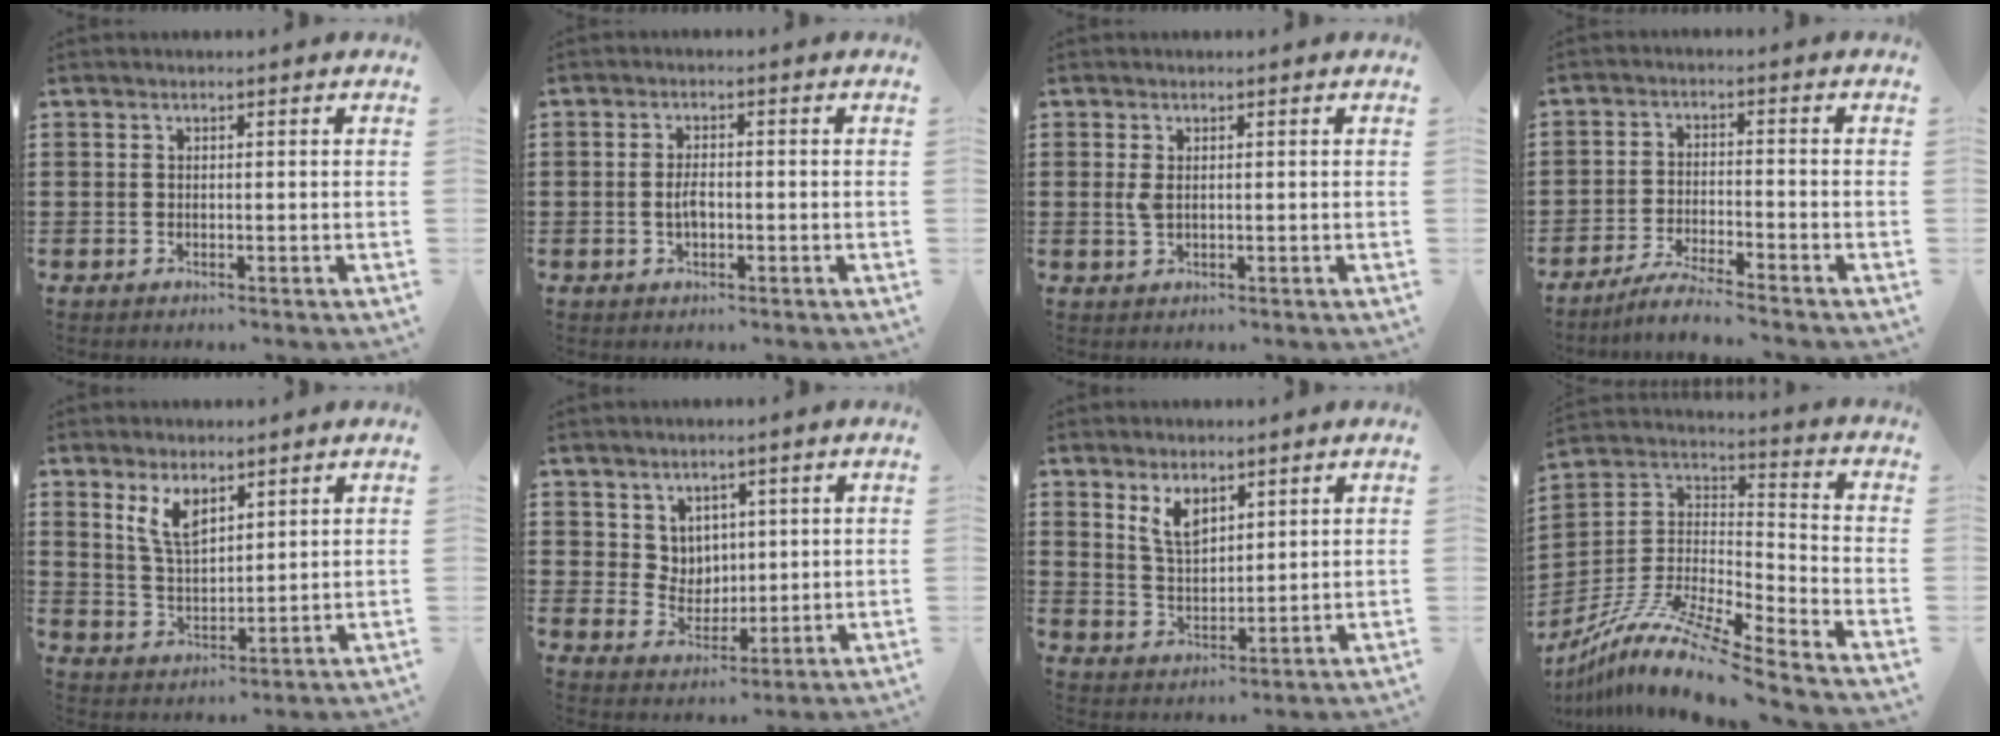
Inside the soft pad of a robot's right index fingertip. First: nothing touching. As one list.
[{"total": 2.9, "force": [-0.4, 1.3, 2.5], "torque": [-0.048, 0.003, -0.008]}, {"total": 1.9, "force": [0.4, 0.9, 1.6], "torque": [-0.043, 0.002, 0.004]}, {"total": 4.3, "force": [-4.0, -0.3, 1.4], "torque": [-0.040, -0.009, -0.082]}, {"total": 6.0, "force": [3.6, 2.5, 4.0], "torque": [-0.088, -0.002, 0.066]}, {"total": 4.8, "force": [2.8, 3.8, 0.6], "torque": [-0.034, 0.004, 0.053]}, {"total": 5.1, "force": [3.3, 2.4, 3.1], "torque": [-0.070, 0.000, 0.059]}, {"total": 11.4, "force": [-9.5, 0.6, 6.4], "torque": [-0.134, 0.000, -0.192]}]